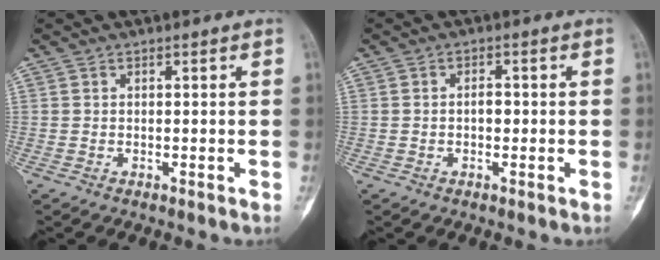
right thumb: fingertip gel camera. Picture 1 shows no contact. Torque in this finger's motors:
{"motor_torque": [-0.39, 0.20, 0.08, -0.15, -0.08]}